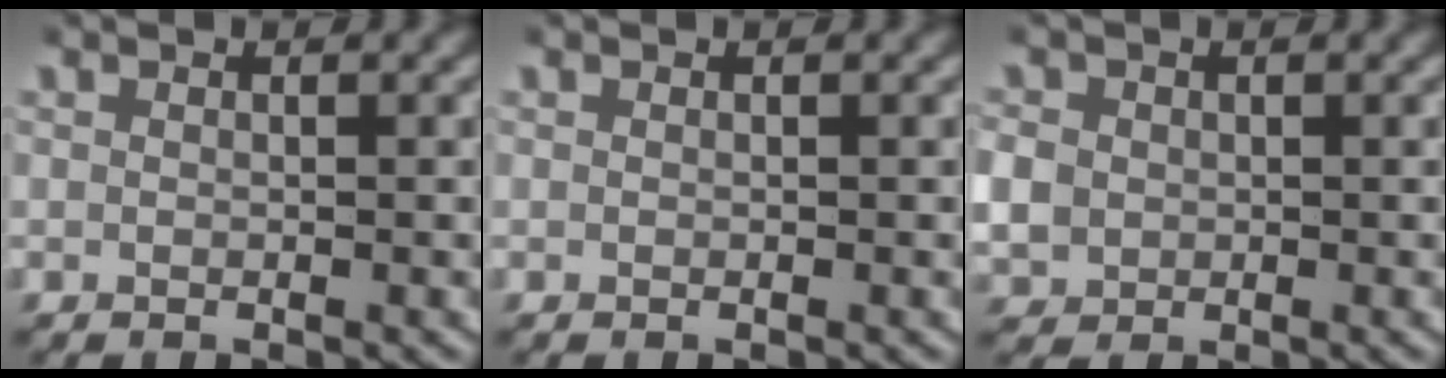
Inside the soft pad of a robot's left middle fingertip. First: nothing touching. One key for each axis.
{"total": 0.0}
{"total": 3.0, "fx": -0.1, "fy": 2.8, "fz": 1.2, "tx": -0.039, "ty": -0.006, "tz": 0.002}